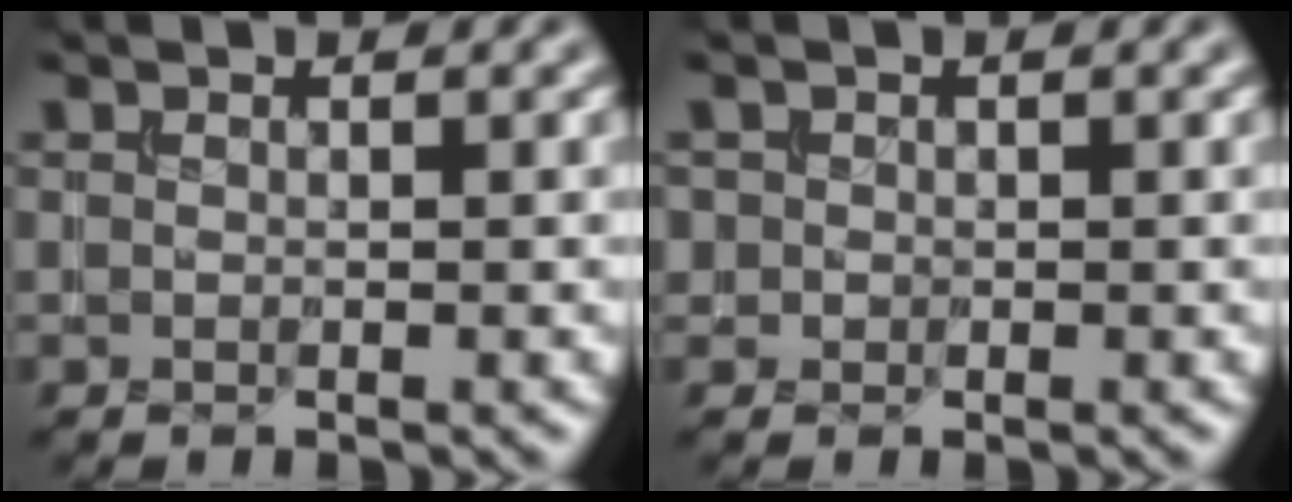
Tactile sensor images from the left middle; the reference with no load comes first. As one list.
[{"total": 1.0, "force": [0.0, 1.0, 0.1], "torque": [0.007, -0.003, -0.001]}]